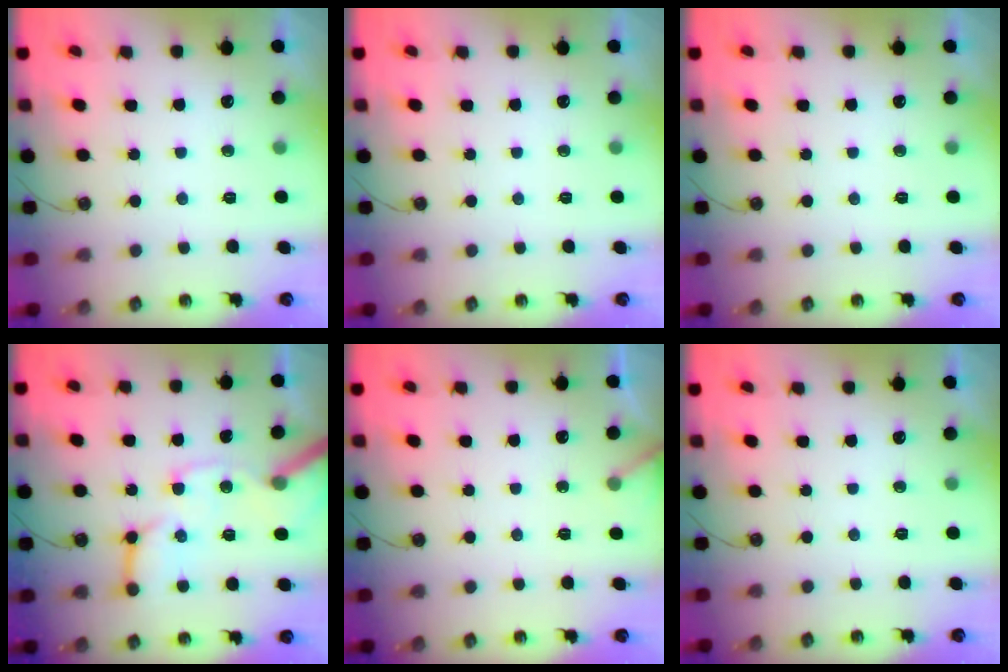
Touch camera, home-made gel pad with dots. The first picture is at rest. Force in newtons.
{"total": 0.0}
{"total": 0.0}
{"total": 15.3, "press": 15.2, "slide": 1.5}
{"total": 2.3, "press": 2.3, "slide": 0.1}
{"total": 0.0}